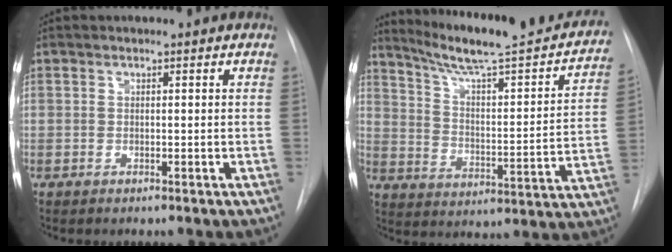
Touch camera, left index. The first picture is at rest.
{"total": 24.3, "force": [21.0, 2.9, 12.0], "torque": [-0.175, -0.036, 0.284]}